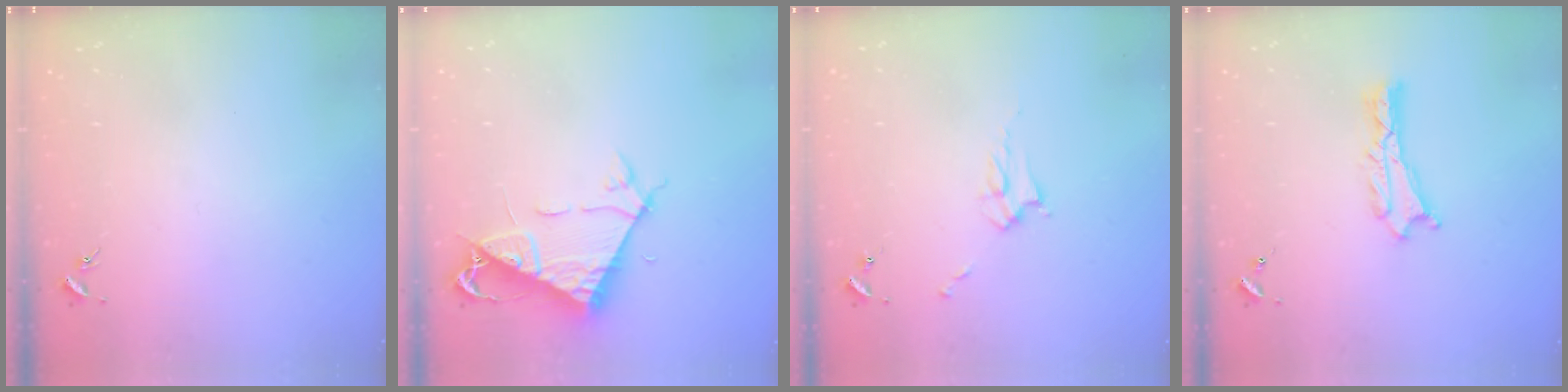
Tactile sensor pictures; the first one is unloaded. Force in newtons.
{"total": 7.7, "press": 7.6, "slide": 0.8}
{"total": 2.9, "press": 2.9, "slide": 0.4}
{"total": 1.1, "press": 1.1, "slide": 0.2}